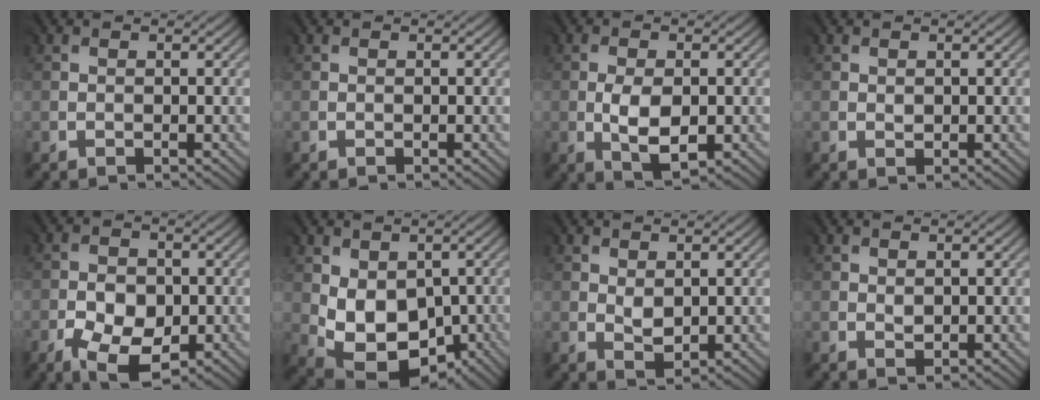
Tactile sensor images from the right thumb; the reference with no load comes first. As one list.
[{"total": 0.0}, {"total": 5.2, "force": [-1.2, 2.7, 4.3], "torque": [-0.090, -0.010, -0.016]}, {"total": 0.7, "force": [0.1, 0.6, 0.3], "torque": [-0.001, -0.001, 0.004]}, {"total": 8.0, "force": [-3.9, 4.5, 5.4], "torque": [-0.110, -0.016, -0.073]}, {"total": 9.0, "force": [-1.1, 6.5, 6.2], "torque": [-0.122, -0.025, -0.016]}, {"total": 2.1, "force": [0.6, 1.4, 1.5], "torque": [-0.030, -0.004, 0.017]}, {"total": 0.9, "force": [0.3, 0.7, 0.5], "torque": [-0.006, -0.004, 0.009]}]